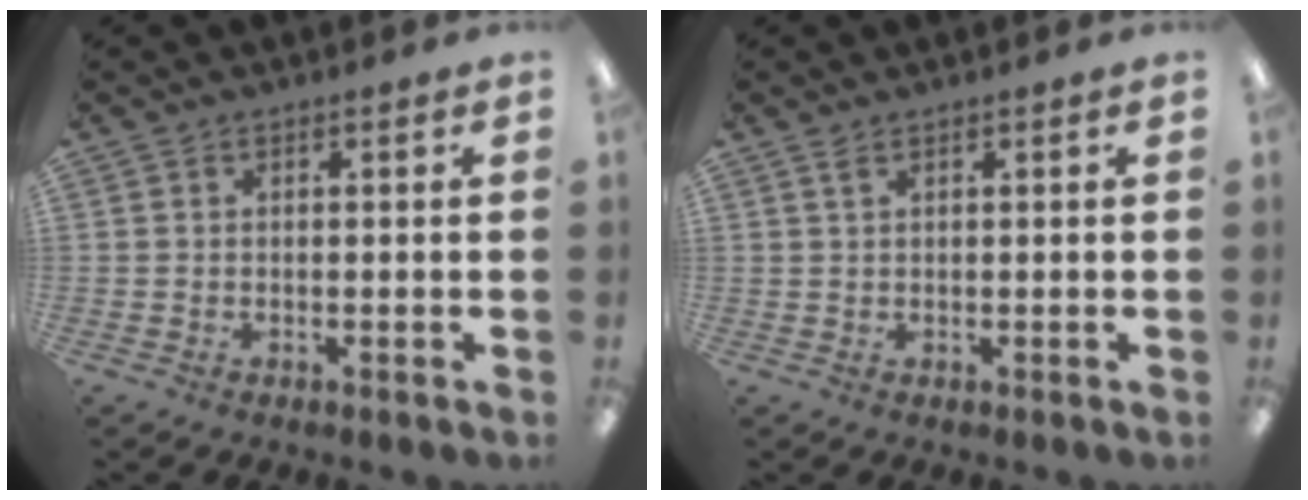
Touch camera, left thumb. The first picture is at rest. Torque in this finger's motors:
{"motor_torque": [-0.15, -0.05, -0.35, 0.21, 0.06]}